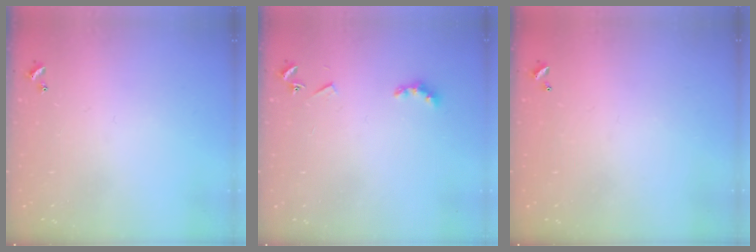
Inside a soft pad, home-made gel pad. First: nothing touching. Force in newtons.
{"total": 4.0, "press": 3.9, "slide": 0.7}
{"total": 2.9, "press": 2.9, "slide": 0.1}